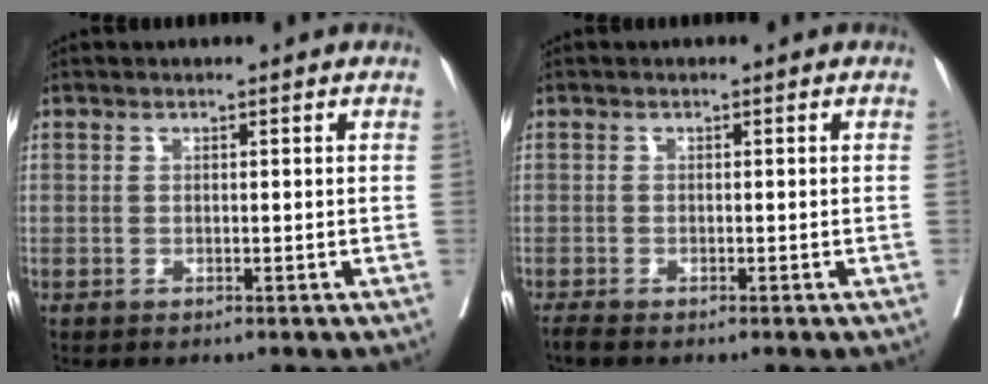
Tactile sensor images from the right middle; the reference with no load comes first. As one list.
[{"total": 1.1, "force": [-1.0, 0.0, 0.5], "torque": [-0.017, -0.005, -0.022]}]